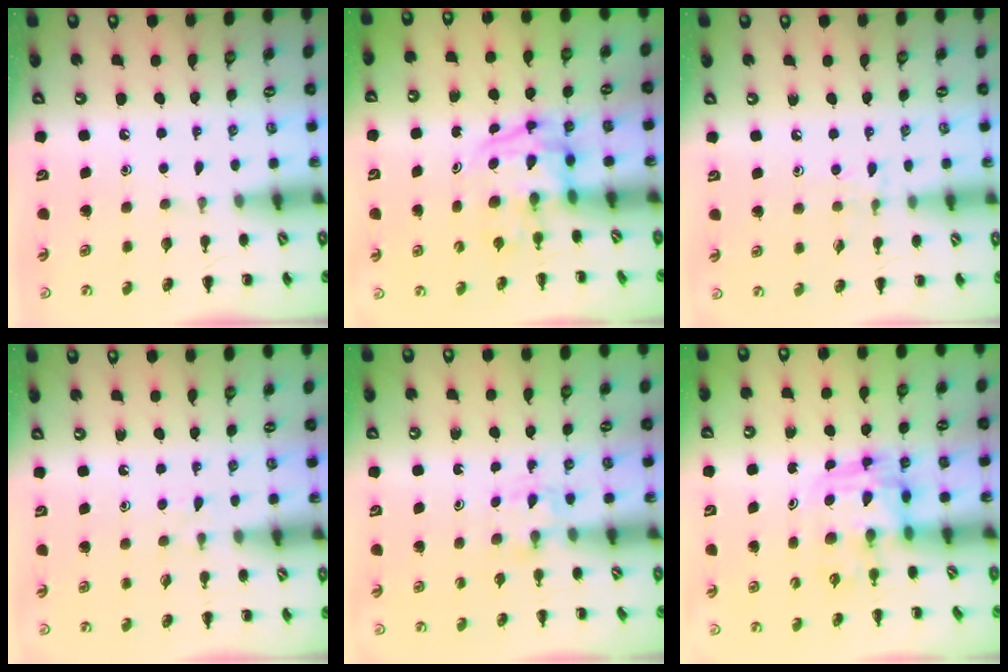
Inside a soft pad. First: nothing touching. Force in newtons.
{"total": 4.0, "press": 3.9, "slide": 0.6}
{"total": 6.8, "press": 6.6, "slide": 1.8}
{"total": 2.5, "press": 2.2, "slide": 1.1}
{"total": 2.4, "press": 2.3, "slide": 0.9}
{"total": 3.7, "press": 3.7, "slide": 0.7}